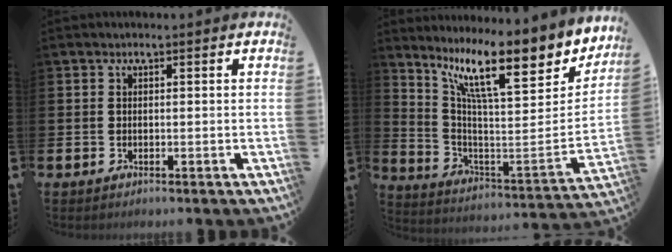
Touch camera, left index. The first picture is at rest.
{"total": 13.2, "force": [9.3, 3.4, 8.6], "torque": [-0.161, -0.073, 0.149]}